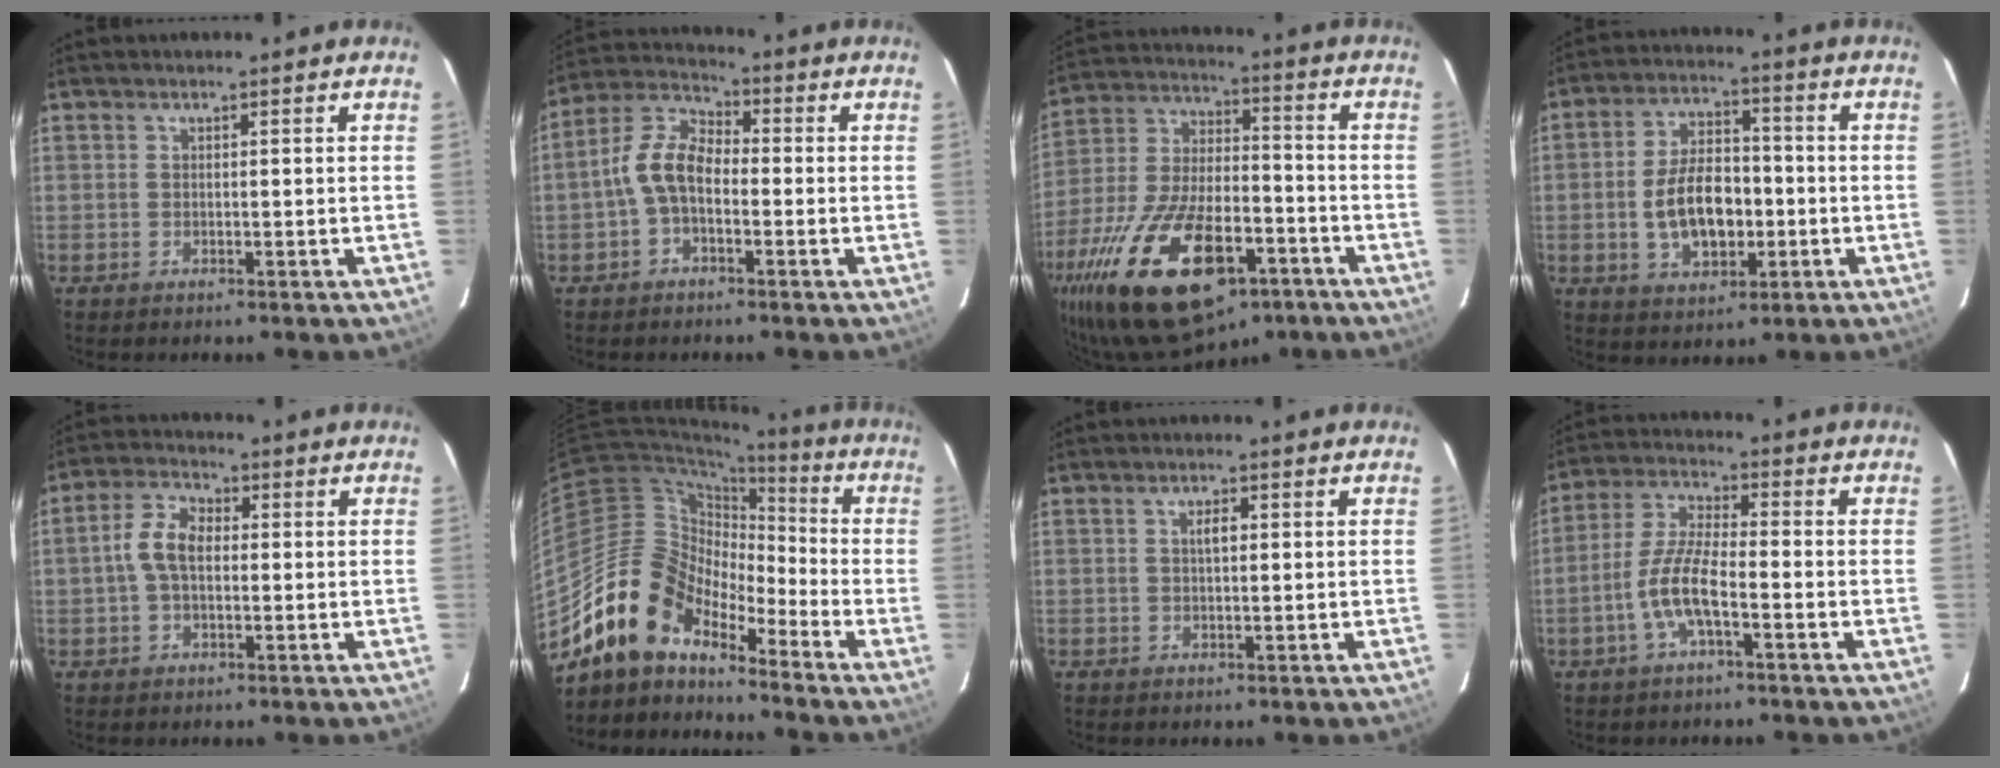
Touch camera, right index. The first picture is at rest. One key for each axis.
{"total": 7.7, "fx": -1.9, "fy": 4.5, "fz": 6.0, "tx": -0.128, "ty": 0.023, "tz": -0.041}
{"total": 28.7, "fx": -15.5, "fy": 13.2, "fz": 20.2, "tx": -0.413, "ty": -0.032, "tz": -0.250}
{"total": 11.7, "fx": -2.1, "fy": 6.8, "fz": 9.4, "tx": -0.185, "ty": 0.014, "tz": -0.026}
{"total": 6.4, "fx": 0.0, "fy": 3.9, "fz": 5.1, "tx": -0.106, "ty": 0.017, "tz": 0.000}
{"total": 13.5, "fx": -11.2, "fy": 6.2, "fz": 4.4, "tx": -0.083, "ty": 0.026, "tz": -0.218}
{"total": 2.0, "fx": 0.3, "fy": 0.8, "fz": 1.8, "tx": -0.033, "ty": 0.006, "tz": 0.005}
{"total": 8.4, "fx": -3.4, "fy": 1.9, "fz": 7.4, "tx": -0.160, "ty": 0.005, "tz": -0.066}